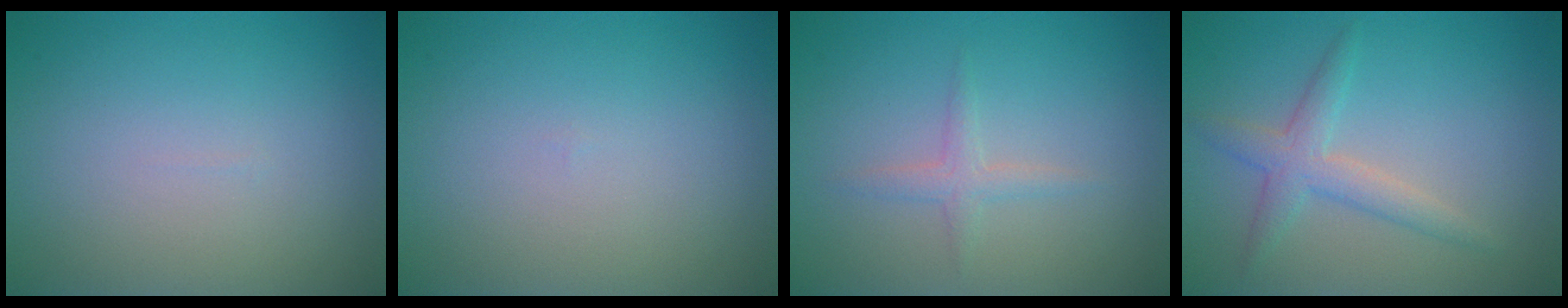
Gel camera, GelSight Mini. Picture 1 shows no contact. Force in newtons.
{"total": 0.0}
{"total": 1.9, "press": 1.9, "slide": 0.1}
{"total": 2.7, "press": 2.7, "slide": 0.1}